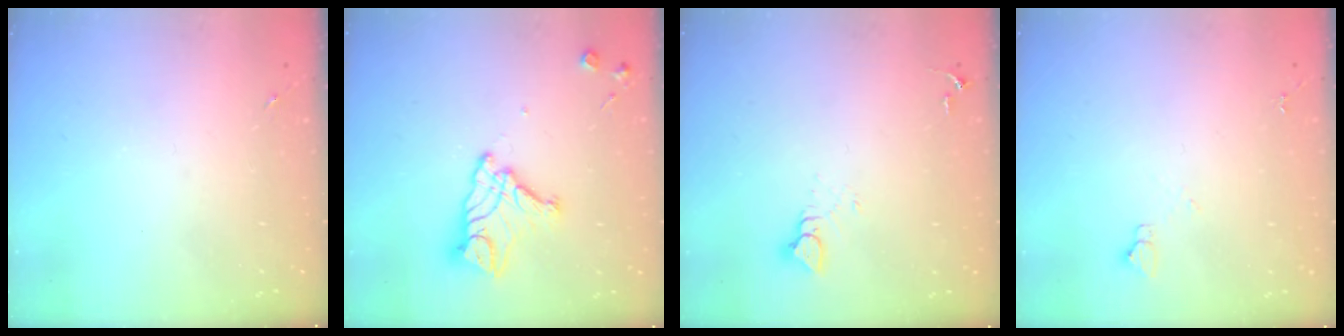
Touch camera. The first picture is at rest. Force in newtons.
{"total": 13.7, "press": 13.7, "slide": 1.3}
{"total": 3.9, "press": 3.9, "slide": 0.2}
{"total": 3.5, "press": 3.5, "slide": 0.4}